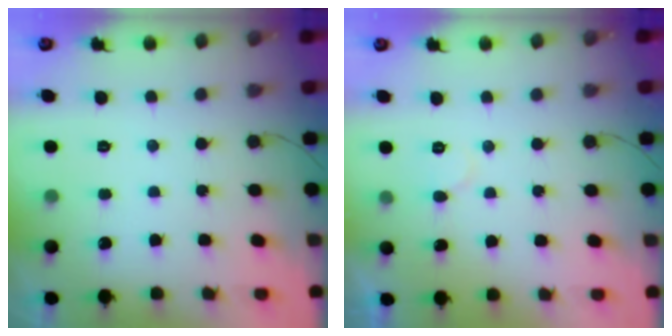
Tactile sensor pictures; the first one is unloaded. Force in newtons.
{"total": 4.8, "press": 4.8, "slide": 0.4}